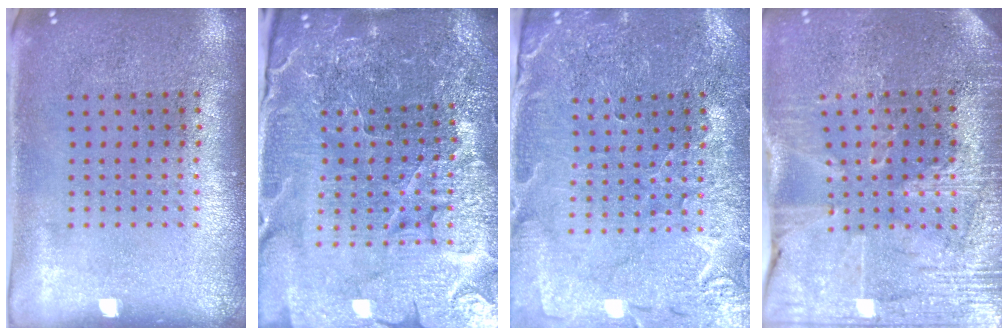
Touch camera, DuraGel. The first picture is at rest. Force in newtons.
{"total": 5.5, "press": 5.2, "slide": 1.9}
{"total": 1.3, "press": 1.2, "slide": 0.2}
{"total": 3.4, "press": 3.3, "slide": 0.8}